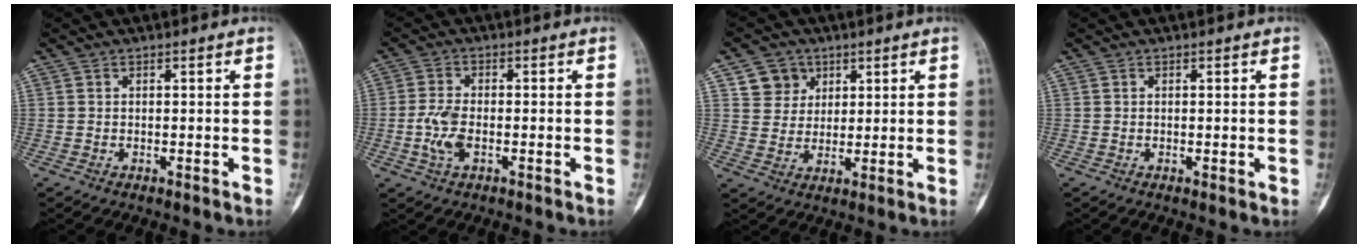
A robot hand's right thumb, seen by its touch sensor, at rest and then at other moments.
{"total": 5.5, "force": [-1.4, 2.9, 4.5], "torque": [-0.099, 0.011, -0.027]}
{"total": 6.3, "force": [3.0, 5.4, 1.1], "torque": [0.008, -0.012, 0.053]}
{"total": 0.8, "force": [-0.1, 0.3, 0.7], "torque": [-0.009, -0.002, -0.001]}